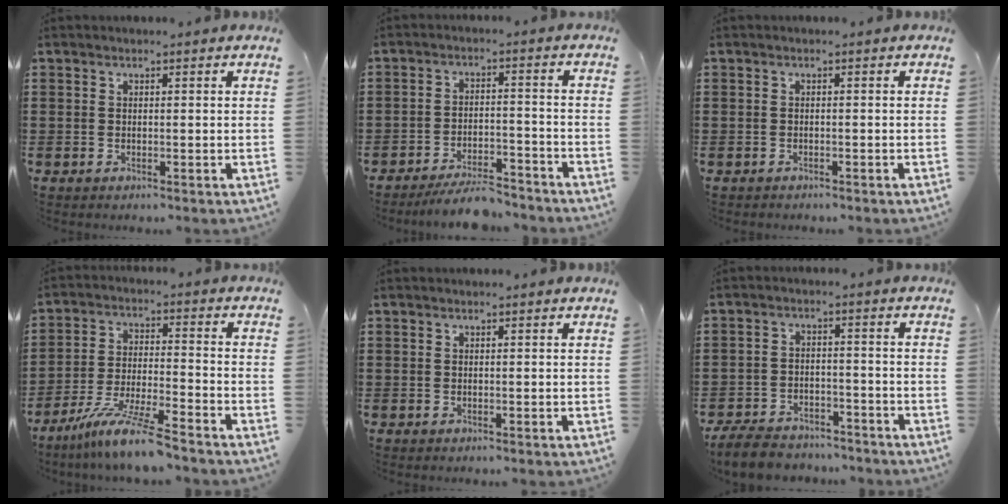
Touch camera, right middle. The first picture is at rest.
{"total": 5.7, "force": [-5.3, 0.4, 1.9], "torque": [-0.037, -0.002, -0.101]}
{"total": 0.6, "force": [-0.6, -0.1, 0.0], "torque": [-0.002, -0.002, -0.013]}
{"total": 9.8, "force": [-8.1, -0.3, 5.4], "torque": [-0.110, -0.006, -0.157]}
{"total": 0.0}
{"total": 6.2, "force": [-5.9, 1.1, 1.6], "torque": [-0.037, 0.007, -0.115]}